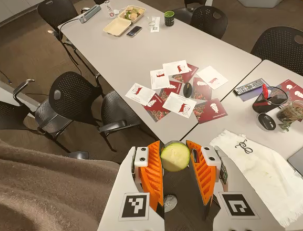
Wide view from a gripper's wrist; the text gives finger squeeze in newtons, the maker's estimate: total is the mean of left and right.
{"total": 13.4, "left": 13.8, "right": 12.9}